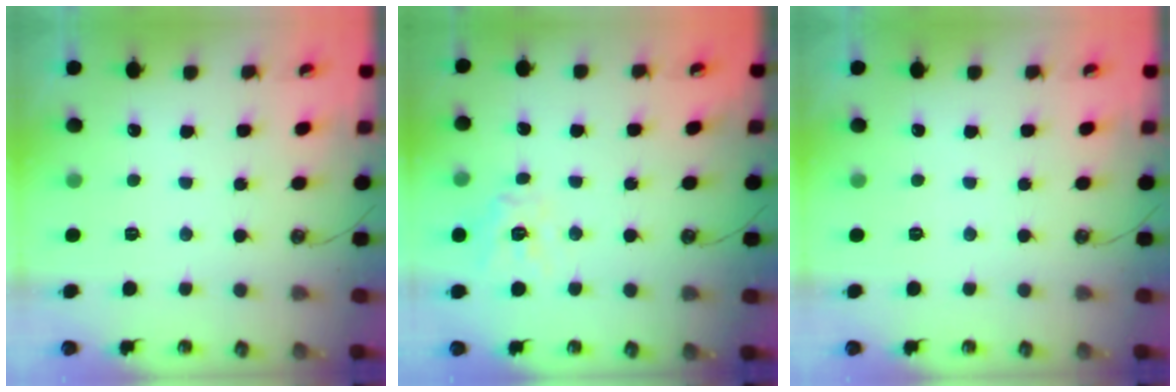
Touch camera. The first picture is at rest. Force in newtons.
{"total": 12.5, "press": 12.4, "slide": 1.7}
{"total": 0.0}